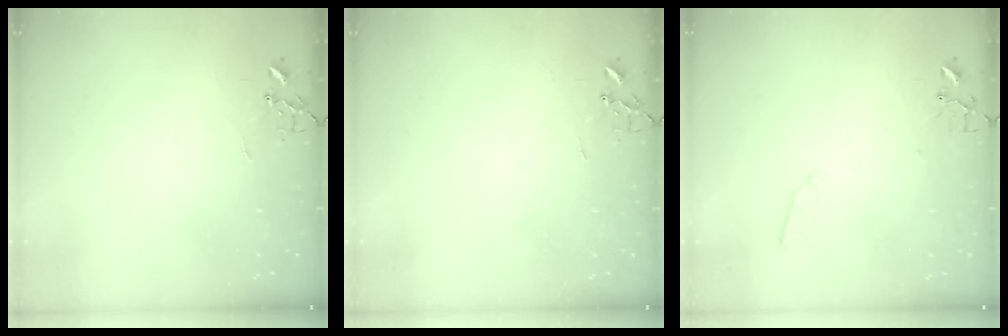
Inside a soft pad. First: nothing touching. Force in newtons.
{"total": 0.0}
{"total": 3.6, "press": 3.5, "slide": 0.6}